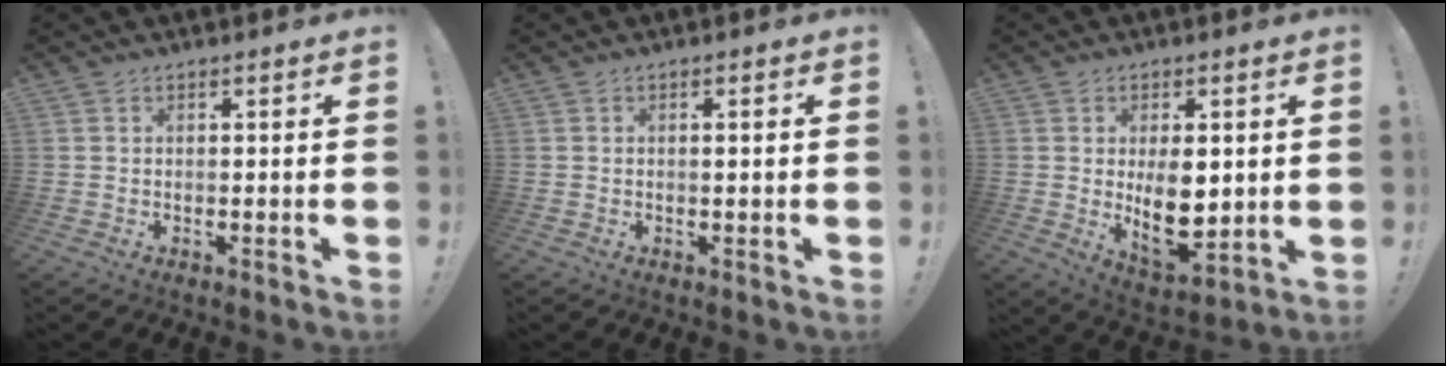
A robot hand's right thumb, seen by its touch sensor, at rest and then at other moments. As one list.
[{"total": 1.1, "force": [0.0, -0.1, 1.1], "torque": [-0.015, -0.003, -0.003]}, {"total": 11.7, "force": [1.1, 6.8, 9.5], "torque": [-0.146, -0.019, 0.027]}]